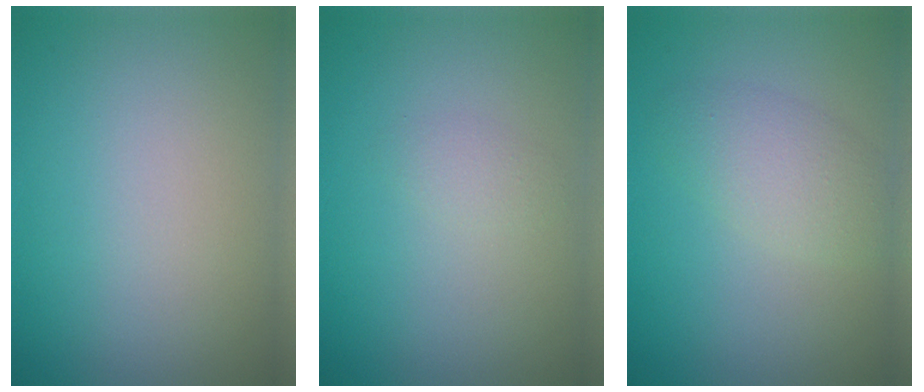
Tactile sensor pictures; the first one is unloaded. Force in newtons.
{"total": 0.9, "press": 0.9, "slide": 0.1}
{"total": 2.9, "press": 2.9, "slide": 0.2}